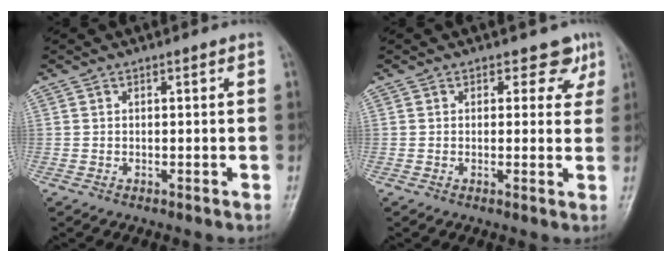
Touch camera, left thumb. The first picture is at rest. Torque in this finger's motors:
{"motor_torque": [0.01, 0.06, -0.09, -0.10, 0.01]}